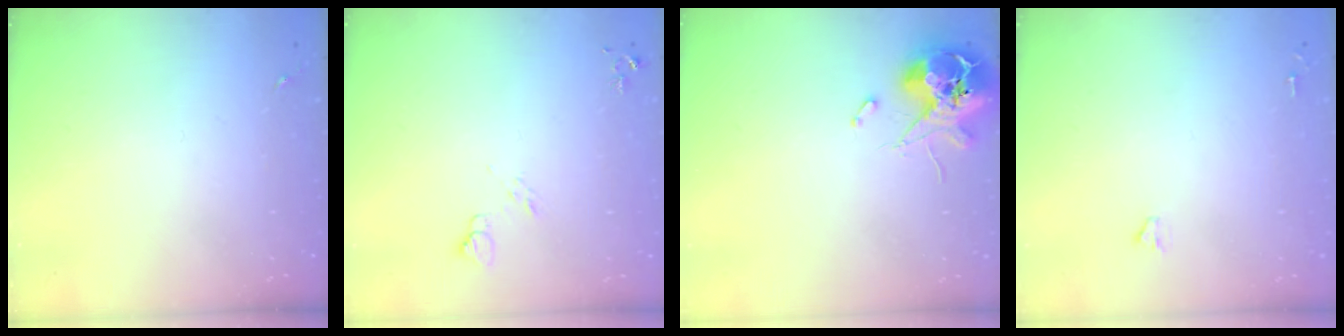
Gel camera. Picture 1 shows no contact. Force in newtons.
{"total": 6.5, "press": 6.5, "slide": 0.8}
{"total": 12.1, "press": 12.0, "slide": 1.5}
{"total": 0.9, "press": 0.9, "slide": 0.1}